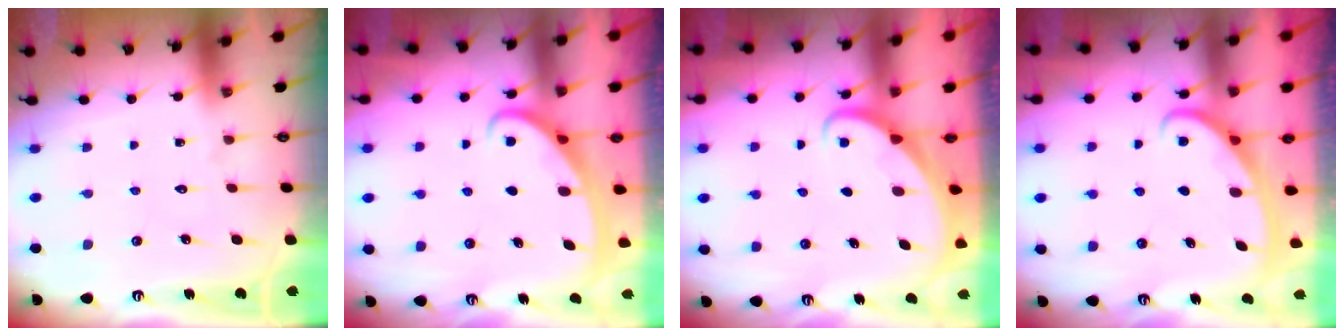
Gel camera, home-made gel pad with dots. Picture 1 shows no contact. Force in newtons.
{"total": 2.7, "press": 2.6, "slide": 0.3}
{"total": 2.1, "press": 2.1, "slide": 0.2}
{"total": 3.0, "press": 3.0, "slide": 0.4}